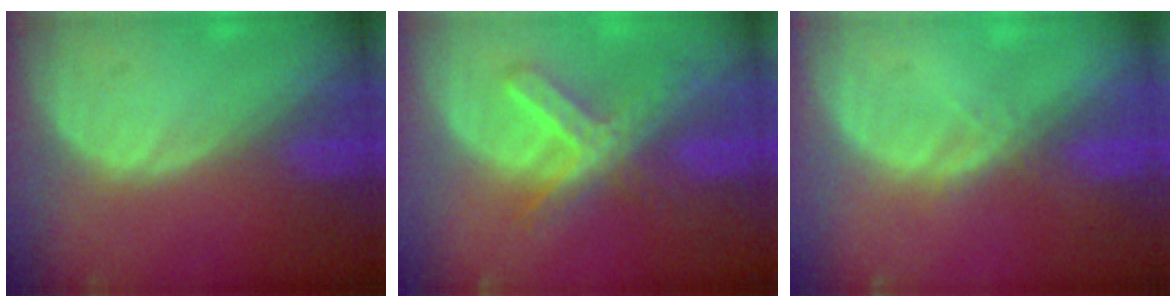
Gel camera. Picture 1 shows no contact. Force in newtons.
{"total": 7.4, "press": 6.4, "slide": 3.9}
{"total": 1.5, "press": 1.3, "slide": 0.8}